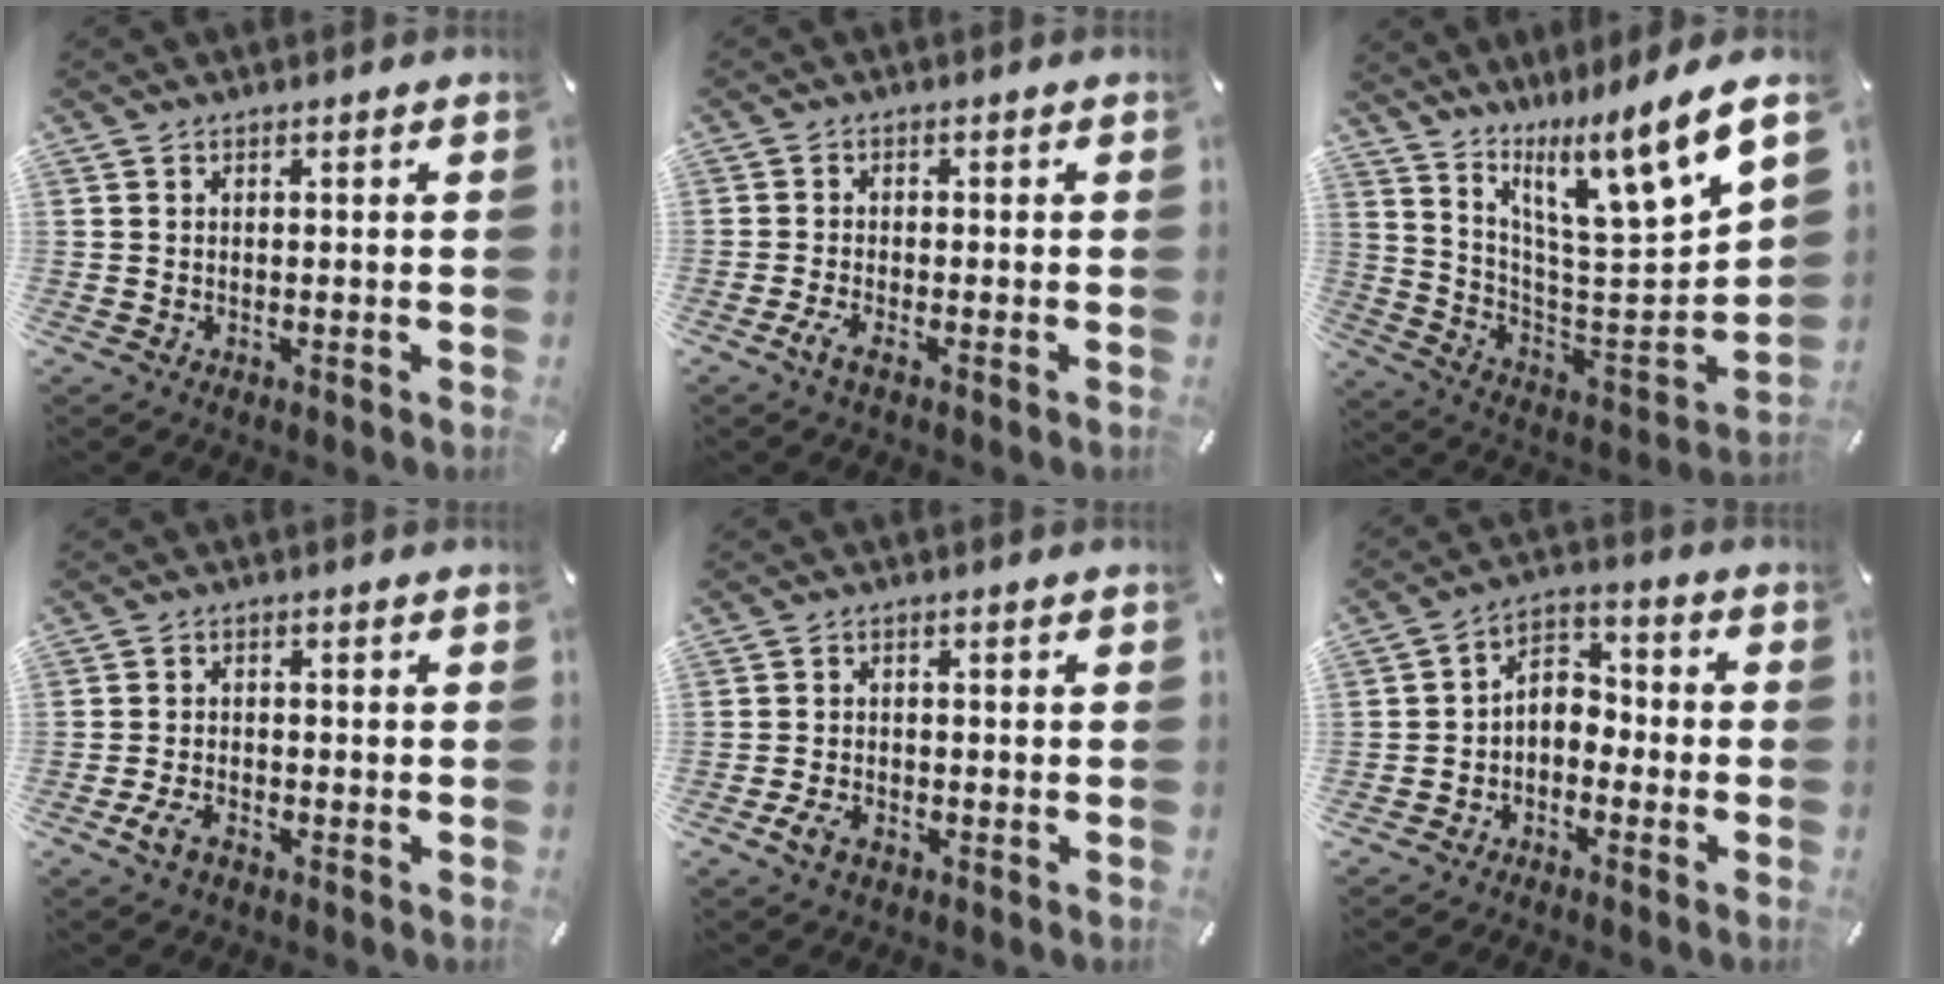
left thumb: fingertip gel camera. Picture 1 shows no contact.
{"total": 2.9, "force": [-1.4, 0.7, 2.4], "torque": [-0.046, 0.000, -0.025]}
{"total": 11.8, "force": [10.3, 0.2, 5.7], "torque": [-0.093, -0.119, 0.157]}
{"total": 4.3, "force": [-2.5, 2.2, 2.7], "torque": [-0.063, 0.008, -0.050]}
{"total": 3.7, "force": [-2.1, 2.2, 2.1], "torque": [-0.056, 0.004, -0.044]}
{"total": 5.2, "force": [-2.8, 3.9, 2.0], "torque": [-0.040, 0.013, -0.057]}